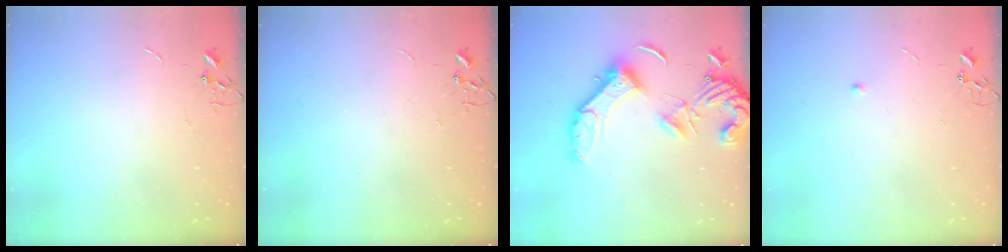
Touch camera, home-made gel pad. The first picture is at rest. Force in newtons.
{"total": 0.0}
{"total": 18.0, "press": 17.9, "slide": 2.0}
{"total": 3.8, "press": 3.7, "slide": 0.7}